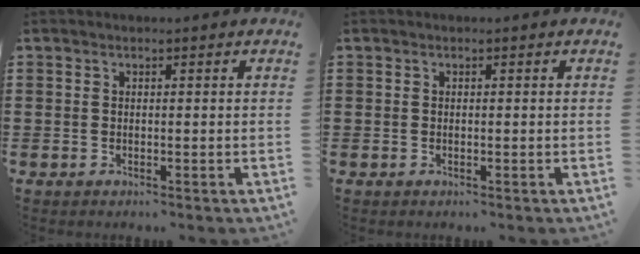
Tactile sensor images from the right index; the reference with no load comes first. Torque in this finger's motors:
{"motor_torque": [1.00, 1.14, 0.00, 0.00]}